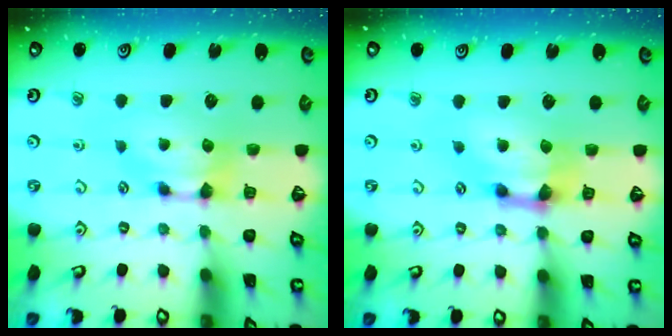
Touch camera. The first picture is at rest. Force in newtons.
{"total": 2.4, "press": 1.6, "slide": 1.8}